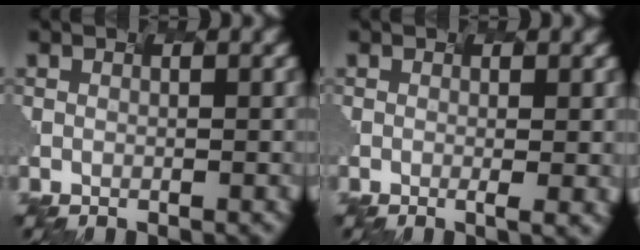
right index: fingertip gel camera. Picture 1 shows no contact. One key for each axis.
{"total": 1.3, "fx": -0.5, "fy": -0.2, "fz": 1.2, "tx": -0.023, "ty": 0.001, "tz": 0.007}